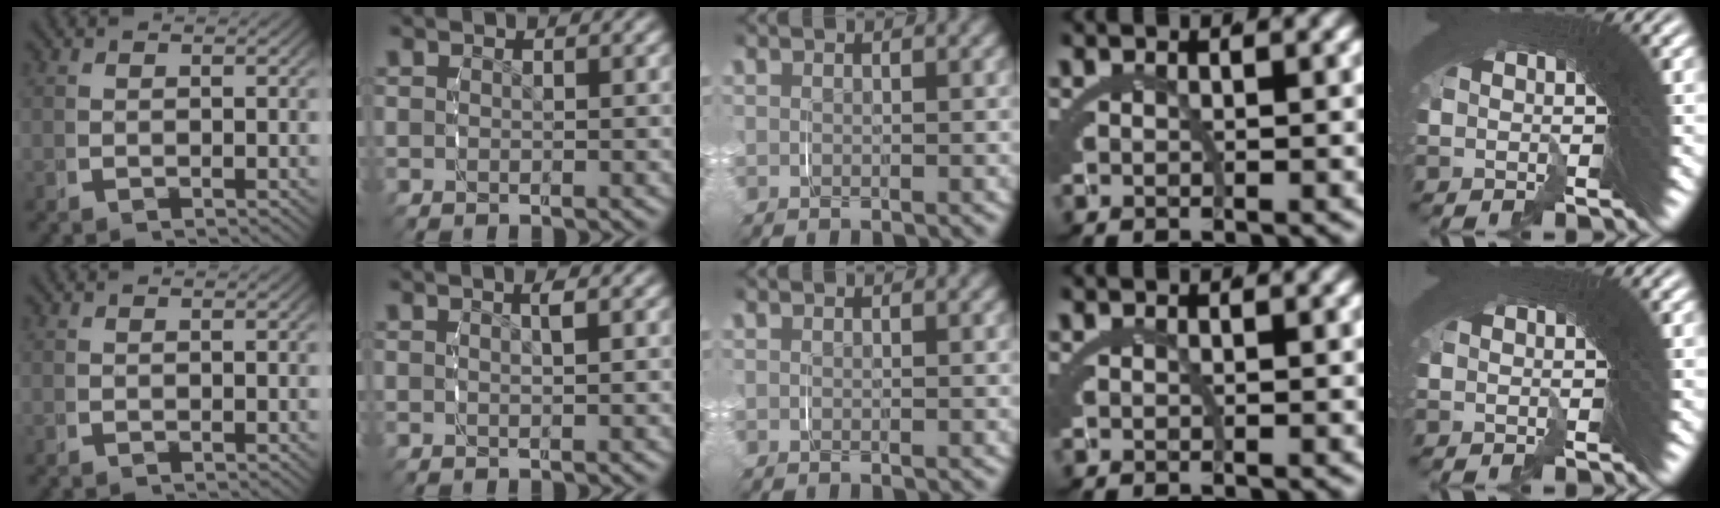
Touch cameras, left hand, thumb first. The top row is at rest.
{"index": {"total": 0.8, "force": [0.3, -0.3, 0.7], "torque": [-0.013, 0.001, 0.010]}}